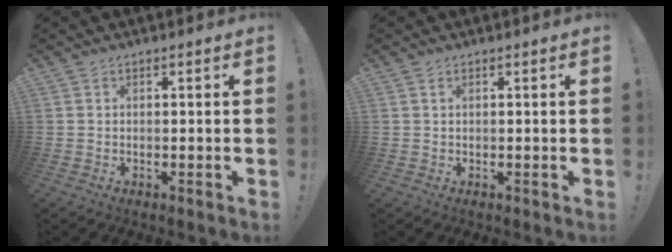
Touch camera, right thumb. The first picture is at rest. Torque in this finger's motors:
{"motor_torque": [-0.04, -0.09, 0.14, 0.01, 0.01]}